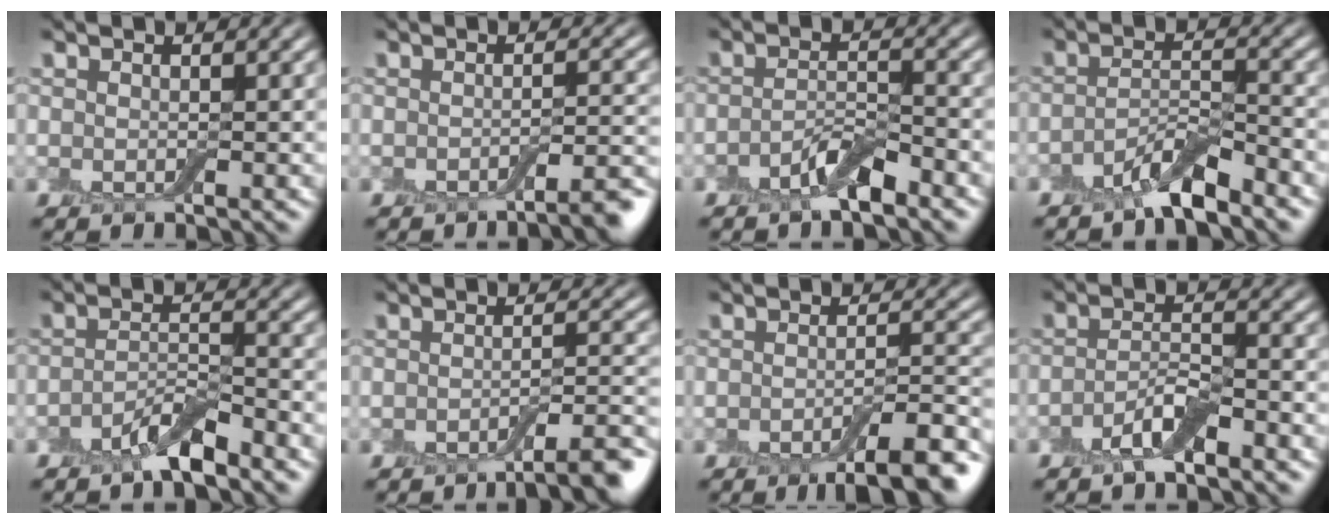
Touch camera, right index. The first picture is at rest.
{"total": 3.5, "force": [-2.2, 0.7, 2.7], "torque": [-0.029, 0.005, -0.039]}
{"total": 3.1, "force": [-2.1, 0.9, 2.2], "torque": [-0.040, 0.007, -0.042]}
{"total": 4.0, "force": [-3.0, 0.9, 2.4], "torque": [-0.045, 0.005, -0.063]}
{"total": 3.5, "force": [-2.7, 0.8, 2.2], "torque": [-0.041, 0.005, -0.056]}
{"total": 4.8, "force": [-3.0, 1.0, 3.6], "torque": [-0.042, 0.006, -0.047]}
{"total": 6.9, "force": [-4.1, 1.6, 5.3], "torque": [-0.071, 0.001, -0.062]}
{"total": 3.1, "force": [-2.1, 0.8, 2.2], "torque": [-0.044, 0.005, -0.045]}